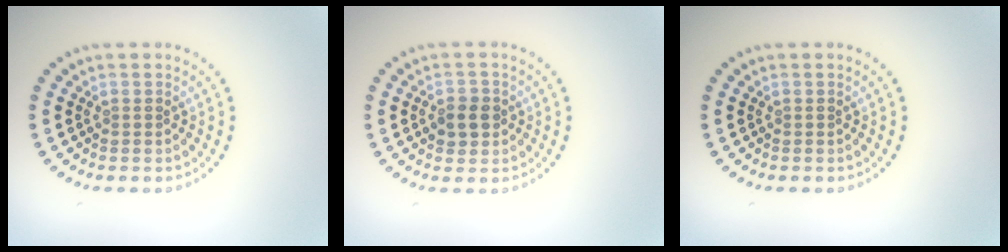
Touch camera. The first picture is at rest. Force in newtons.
{"total": 2.4, "press": 2.4, "slide": 0.4}
{"total": 0.0}